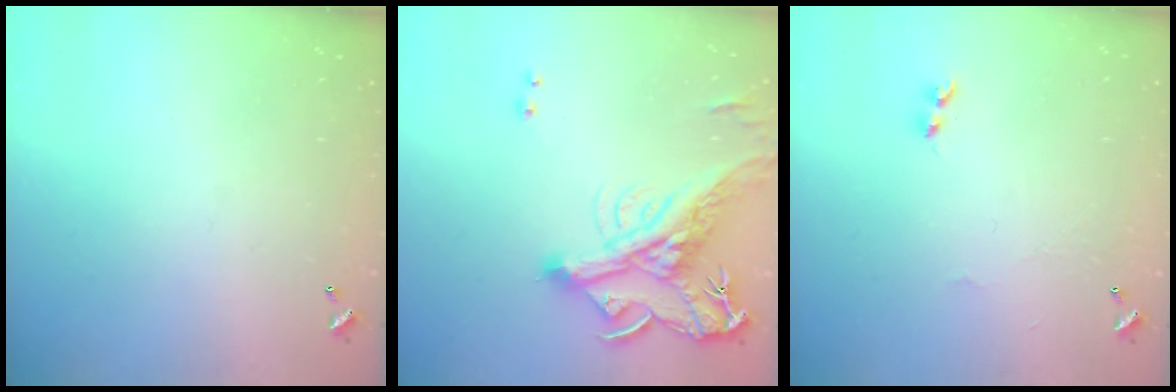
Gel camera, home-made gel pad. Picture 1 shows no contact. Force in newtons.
{"total": 7.6, "press": 7.4, "slide": 1.6}
{"total": 2.7, "press": 2.7, "slide": 0.7}